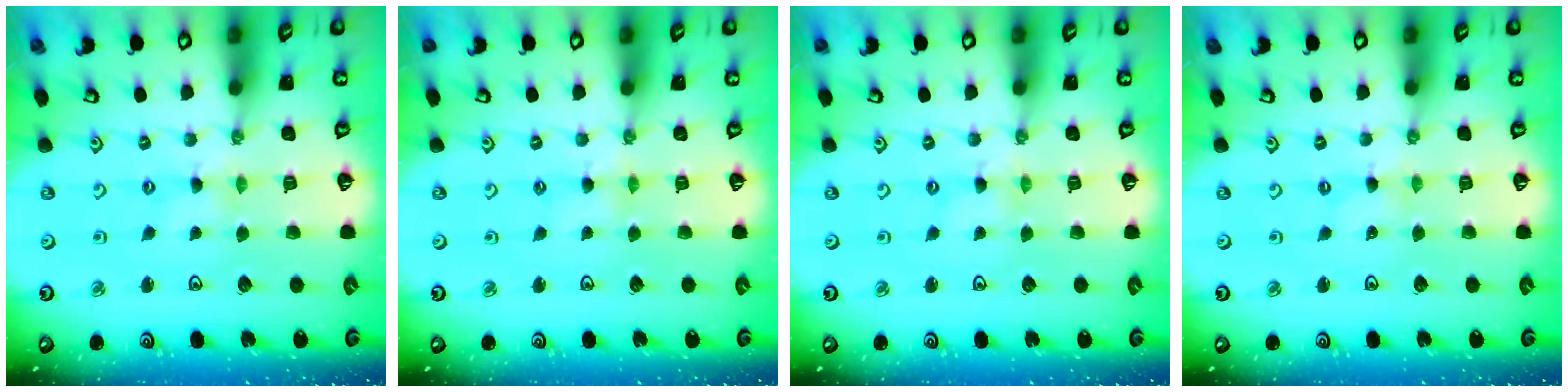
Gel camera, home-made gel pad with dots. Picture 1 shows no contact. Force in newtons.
{"total": 3.0, "press": 2.9, "slide": 0.4}
{"total": 1.4, "press": 1.4, "slide": 0.2}
{"total": 0.0}